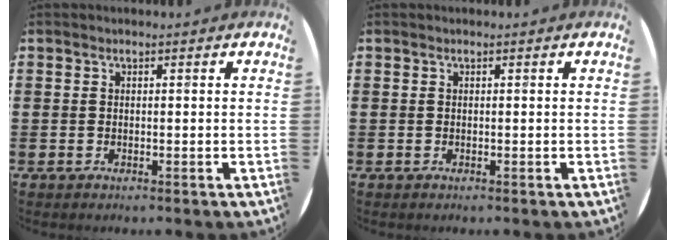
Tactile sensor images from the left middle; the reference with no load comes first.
{"total": 0.0}